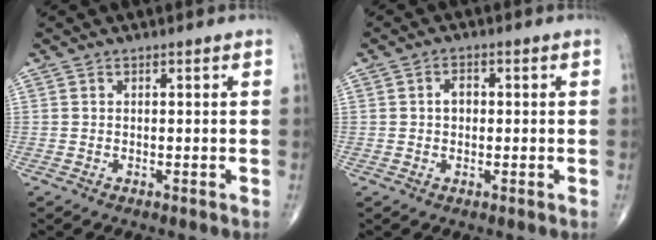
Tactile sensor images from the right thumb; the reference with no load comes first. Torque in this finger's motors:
{"motor_torque": [0.17, 0.01, 0.00, -0.07, 0.01]}